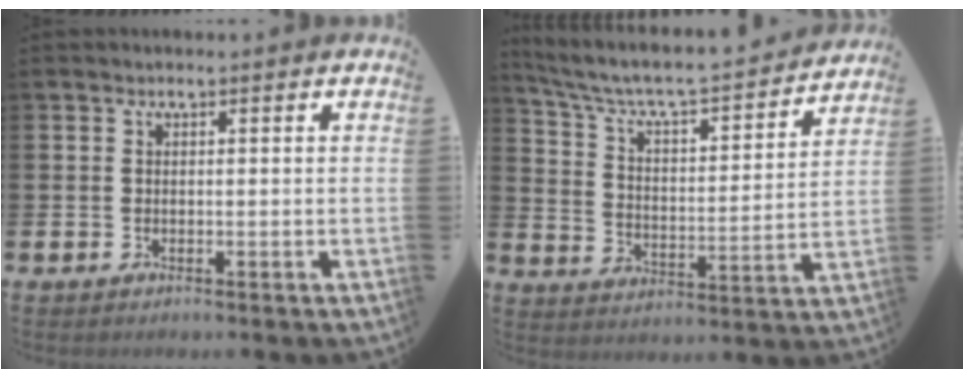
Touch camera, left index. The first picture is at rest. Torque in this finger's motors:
{"motor_torque": [0.99, -1.15, 0.22, 0.21]}